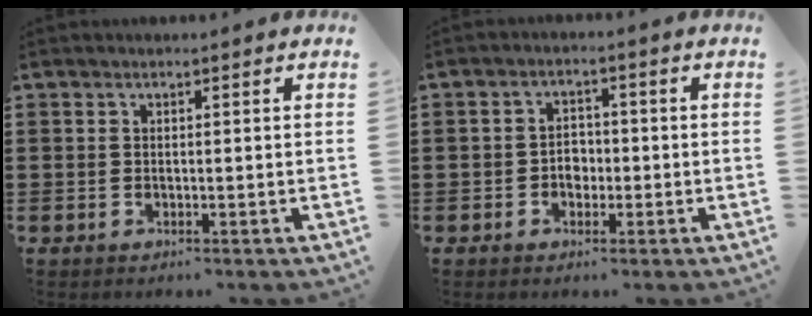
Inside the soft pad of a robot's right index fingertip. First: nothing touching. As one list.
[{"total": 2.8, "force": [-0.8, 2.1, 1.6], "torque": [-0.026, 0.002, -0.019]}]